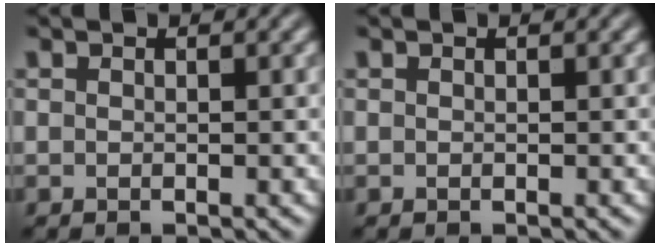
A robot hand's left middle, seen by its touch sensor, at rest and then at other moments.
{"total": 0.0}